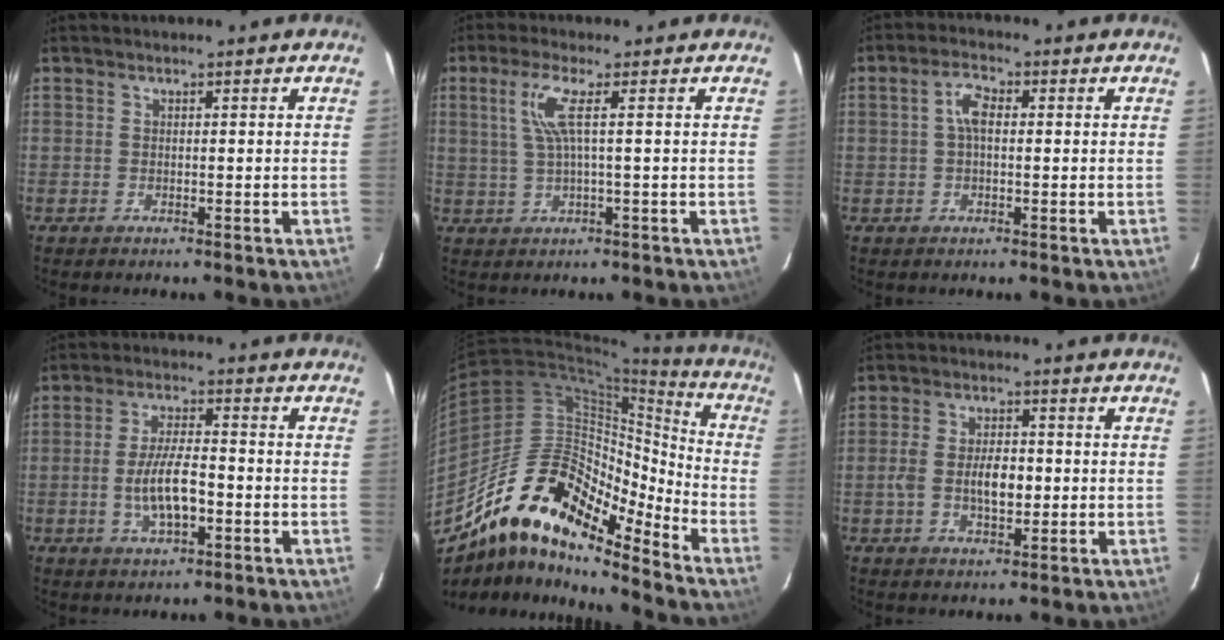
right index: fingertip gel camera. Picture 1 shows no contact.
{"total": 5.0, "force": [1.2, -0.3, 4.8], "torque": [-0.093, 0.002, 0.031]}
{"total": 3.7, "force": [0.3, 1.8, 3.3], "torque": [-0.065, 0.012, 0.007]}
{"total": 8.2, "force": [-2.1, 2.7, 7.5], "torque": [-0.146, -0.001, -0.036]}
{"total": 20.3, "force": [-14.9, 6.2, 12.2], "torque": [-0.207, -0.012, -0.286]}
{"total": 6.7, "force": [-0.9, 3.1, 5.8], "torque": [-0.116, 0.005, -0.016]}